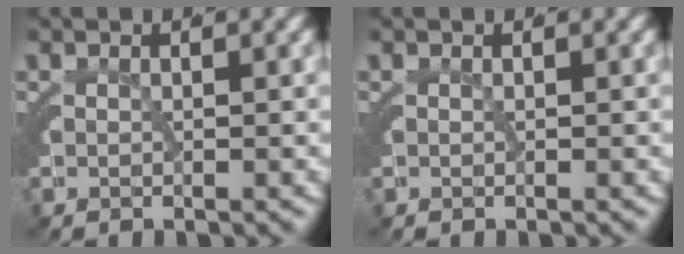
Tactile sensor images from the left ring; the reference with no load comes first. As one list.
[{"total": 0.0}]